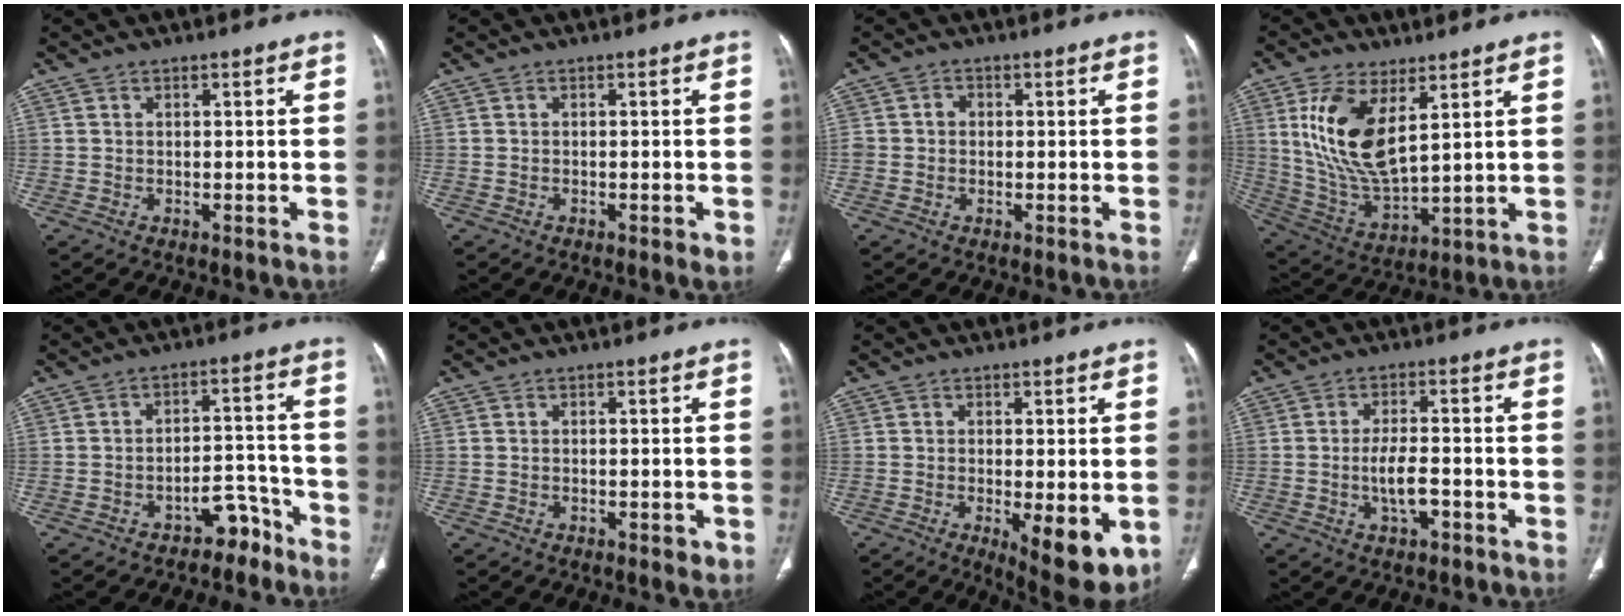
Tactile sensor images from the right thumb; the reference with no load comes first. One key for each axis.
{"total": 1.2, "fx": -0.5, "fy": 0.4, "fz": 1.0, "tx": -0.018, "ty": -0.003, "tz": -0.008}
{"total": 2.3, "fx": -0.1, "fy": 2.1, "fz": 1.0, "tx": -0.005, "ty": 0.011, "tz": -0.004}
{"total": 14.8, "fx": 5.4, "fy": 6.8, "fz": 12.0, "tx": -0.234, "ty": -0.028, "tz": 0.118}
{"total": 6.2, "fx": -4.7, "fy": 3.4, "fz": 2.0, "tx": -0.005, "ty": 0.076, "tz": -0.068}
{"total": 1.7, "fx": -0.7, "fy": 0.8, "fz": 1.3, "tx": -0.016, "ty": -0.001, "tz": -0.009}
{"total": 10.4, "fx": -2.8, "fy": 3.6, "fz": 9.4, "tx": -0.126, "ty": -0.023, "tz": -0.032}
{"total": 5.0, "fx": -1.8, "fy": 2.1, "fz": 4.1, "tx": -0.074, "ty": 0.014, "tz": -0.030}